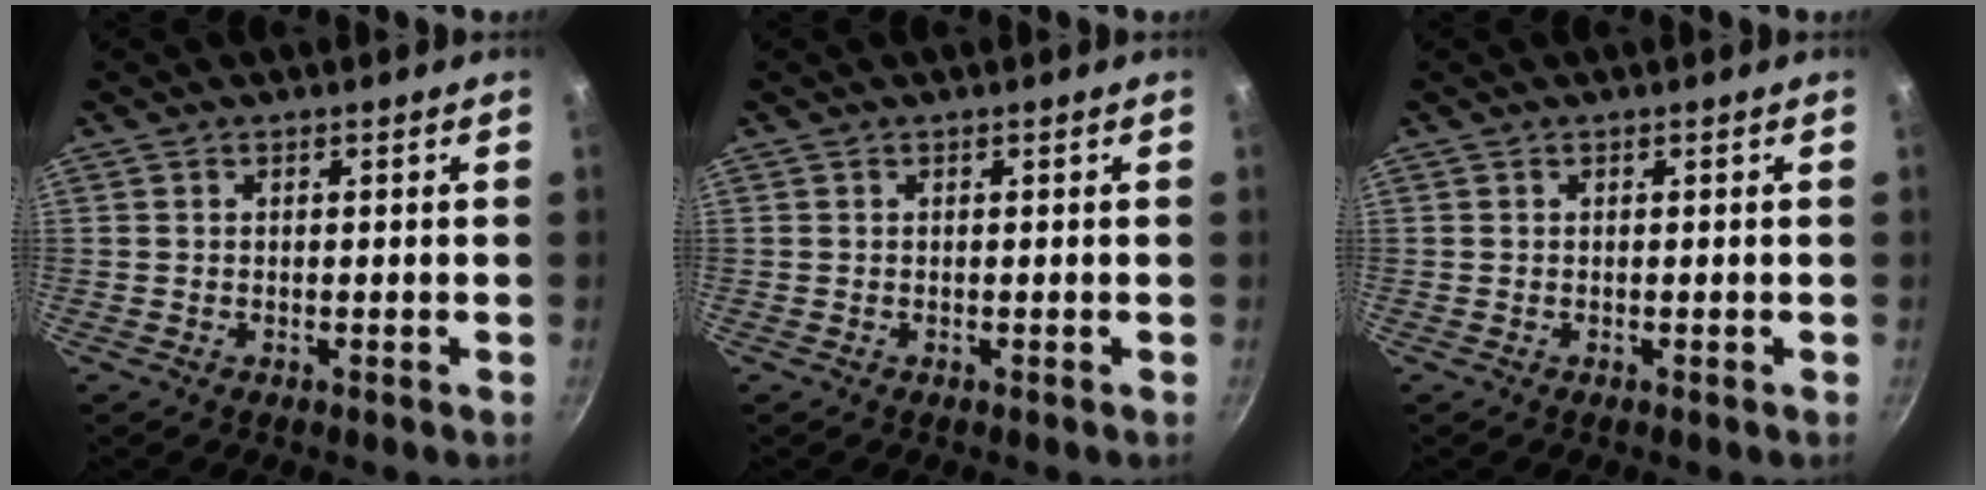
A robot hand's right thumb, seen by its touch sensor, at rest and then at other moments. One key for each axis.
{"total": 0.0}
{"total": 0.0}